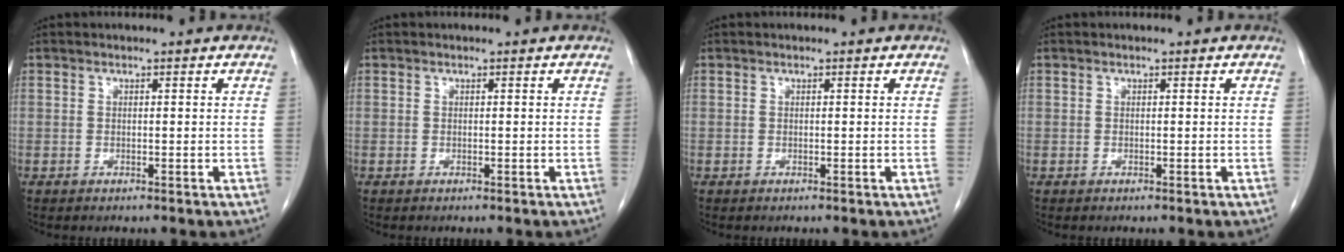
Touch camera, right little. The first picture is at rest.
{"total": 0.0}
{"total": 0.0}
{"total": 0.0}